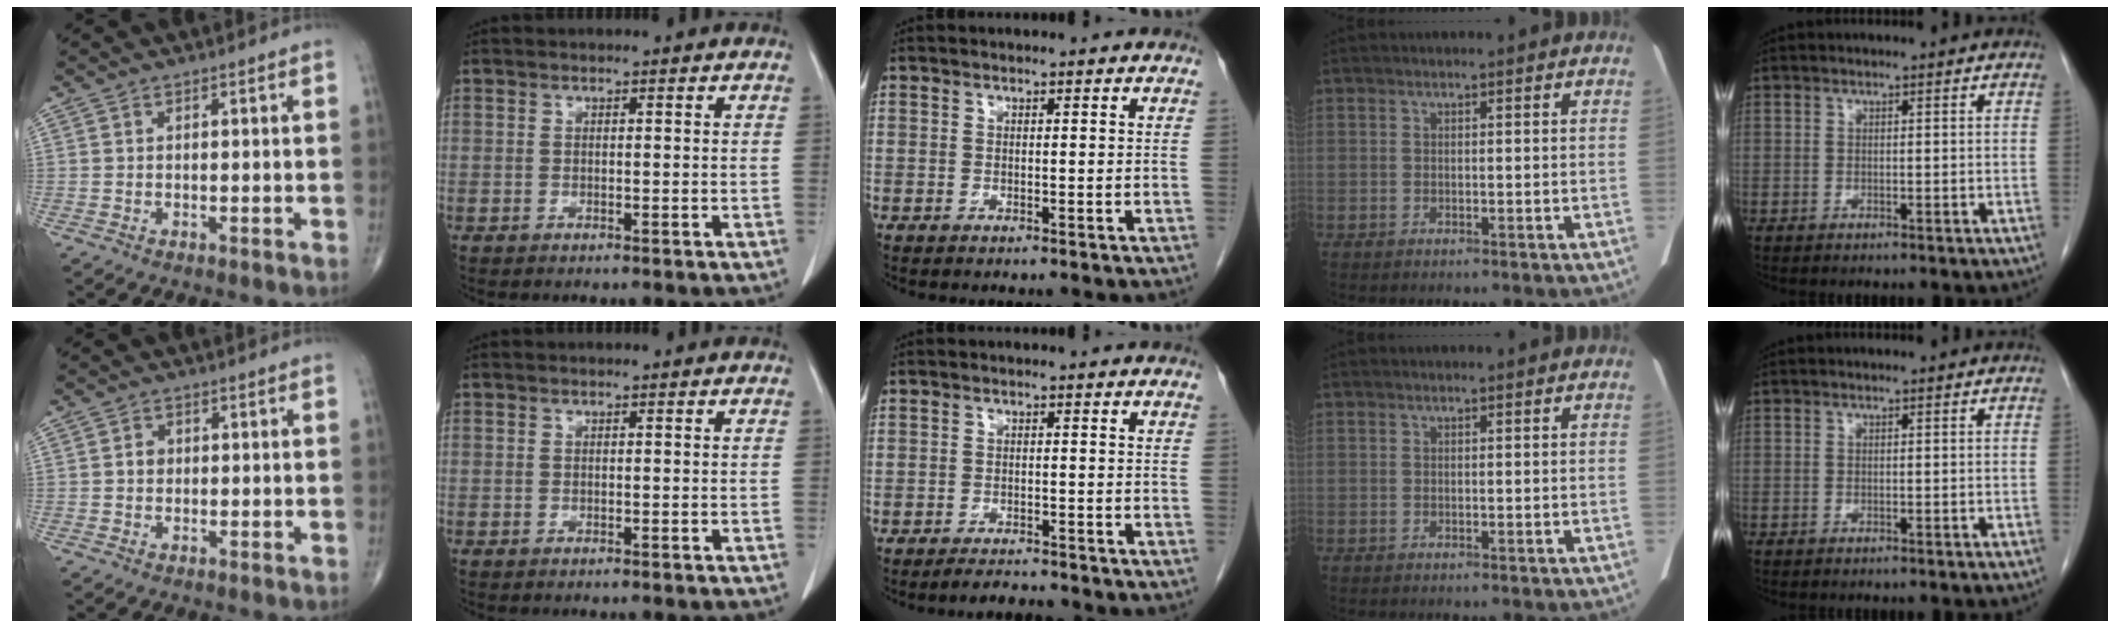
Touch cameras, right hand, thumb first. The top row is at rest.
{"thumb": {"total": 1.6, "force": [0.0, 1.4, 0.8], "torque": [-0.005, 0.005, -0.002]}, "middle": {"total": 2.6, "force": [-2.5, 0.3, 0.7], "torque": [-0.018, -0.010, -0.039]}}